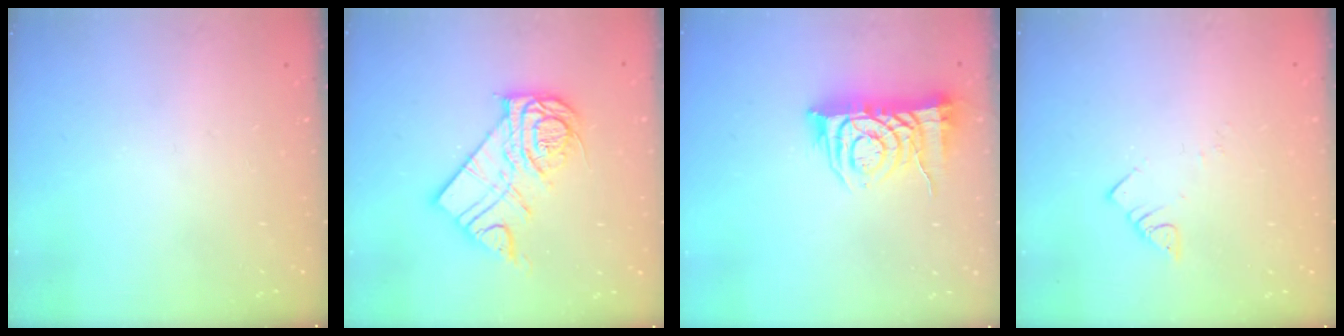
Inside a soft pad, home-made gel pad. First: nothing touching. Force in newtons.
{"total": 15.5, "press": 15.4, "slide": 1.2}
{"total": 10.1, "press": 10.0, "slide": 1.0}
{"total": 3.3, "press": 3.2, "slide": 0.6}